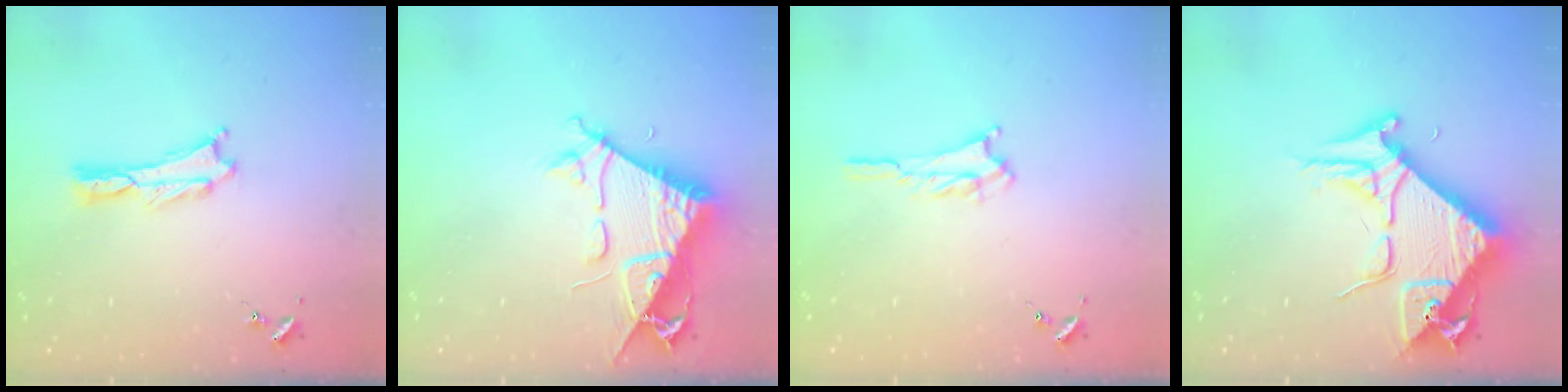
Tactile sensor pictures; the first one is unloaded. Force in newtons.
{"total": 8.8, "press": 8.8, "slide": 1.1}
{"total": 1.7, "press": 1.6, "slide": 0.3}
{"total": 9.8, "press": 9.8, "slide": 1.1}